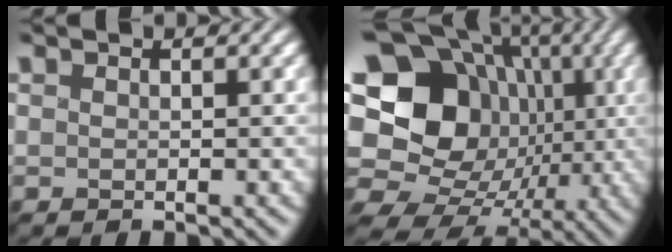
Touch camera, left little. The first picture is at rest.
{"total": 20.2, "force": [-1.6, 17.6, 9.8], "torque": [-0.177, 0.041, -0.073]}